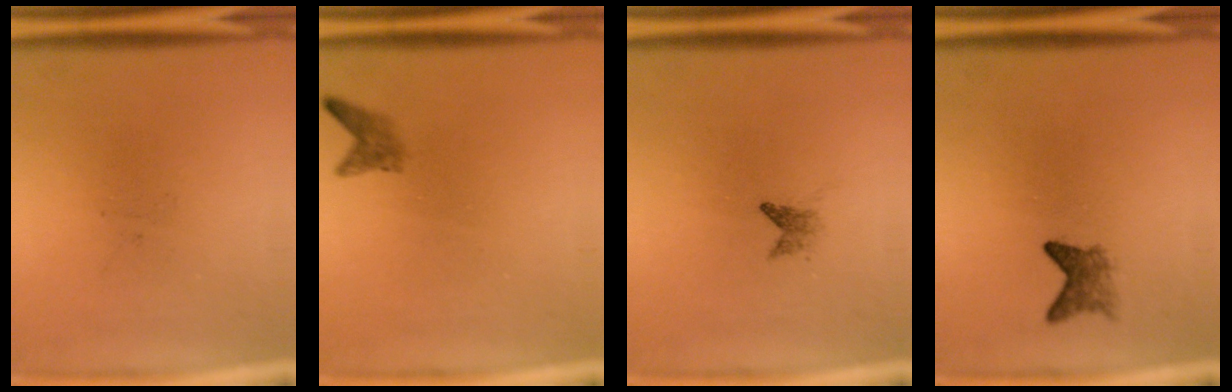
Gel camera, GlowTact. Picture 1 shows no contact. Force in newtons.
{"total": 1.6}
{"total": 1.2}
{"total": 2.5}